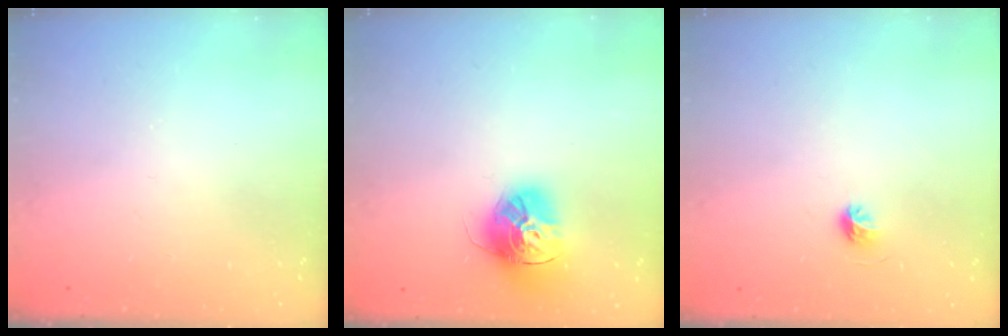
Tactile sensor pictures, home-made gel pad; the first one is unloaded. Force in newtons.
{"total": 15.6, "press": 15.5, "slide": 1.4}
{"total": 4.2, "press": 3.9, "slide": 1.4}